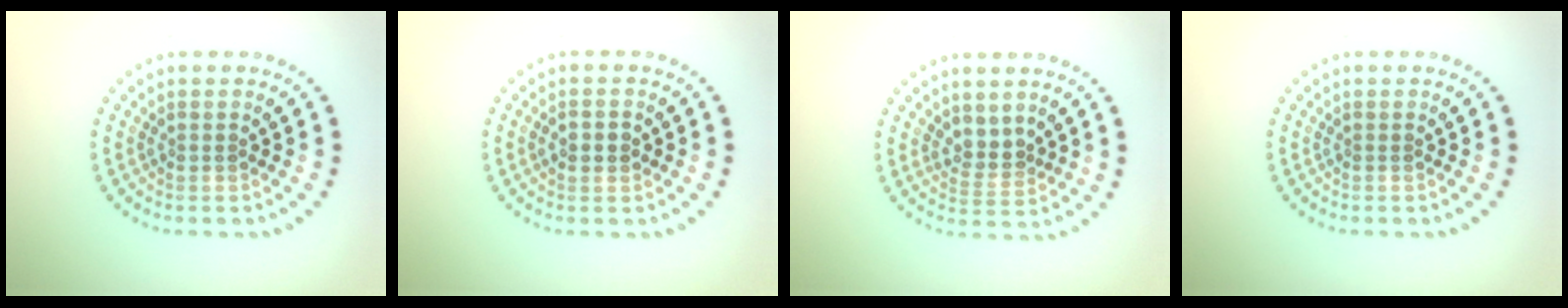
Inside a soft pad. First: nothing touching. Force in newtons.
{"total": 2.1, "press": 2.1, "slide": 0.0}
{"total": 1.9, "press": 1.6, "slide": 1.1}
{"total": 0.0}